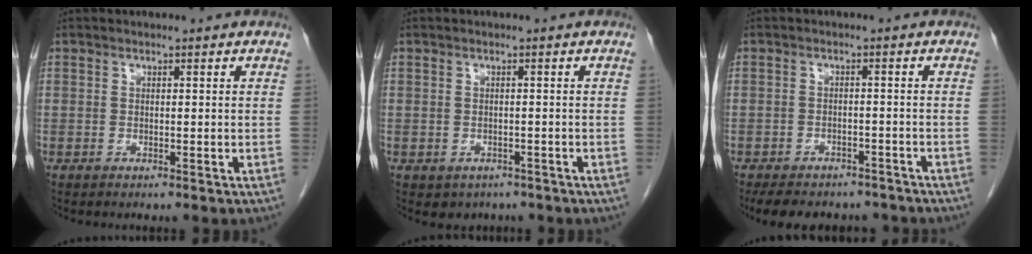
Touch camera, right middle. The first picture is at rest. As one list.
[{"total": 2.8, "force": [-1.9, 2.0, 0.6], "torque": [-0.006, 0.004, -0.020]}, {"total": 11.8, "force": [-10.0, 5.0, 3.9], "torque": [-0.068, 0.002, -0.121]}]